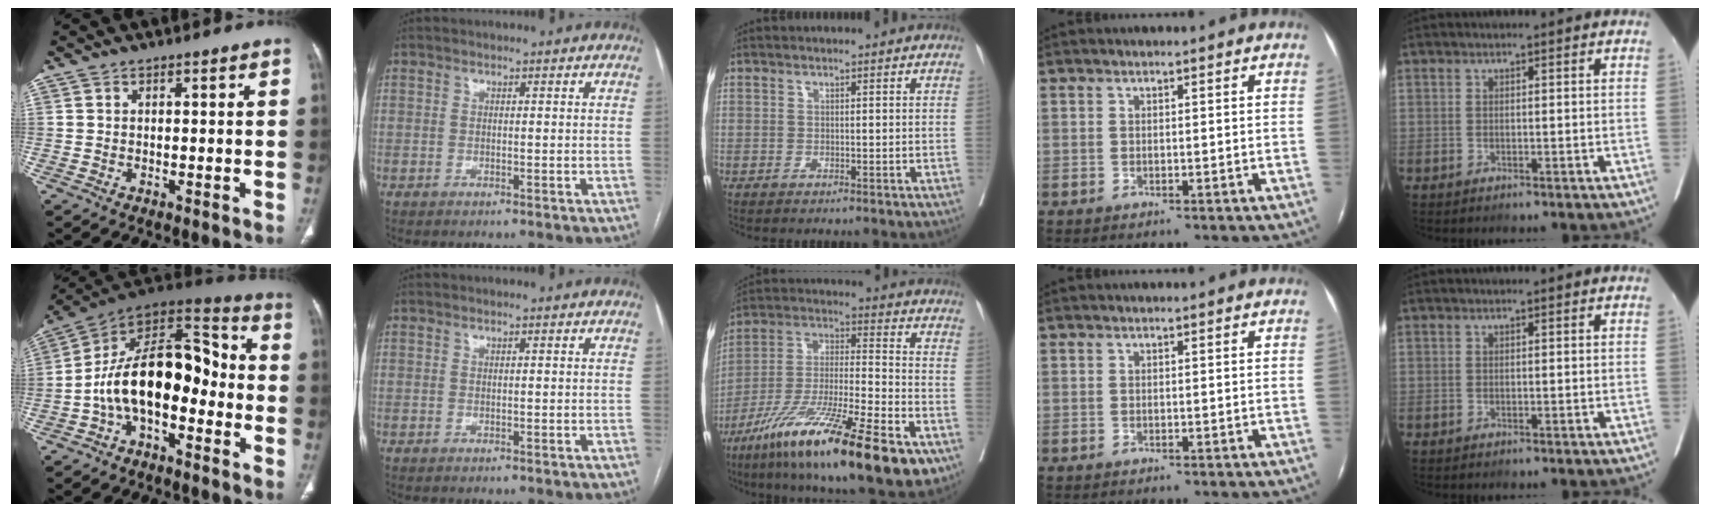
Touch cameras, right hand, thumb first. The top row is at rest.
{"thumb": {"total": 18.3, "force": [-3.8, 10.2, 14.7], "torque": [-0.216, 0.080, -0.074]}, "middle": {"total": 25.0, "force": [-14.4, 3.4, 20.2], "torque": [-0.319, -0.043, -0.246]}}